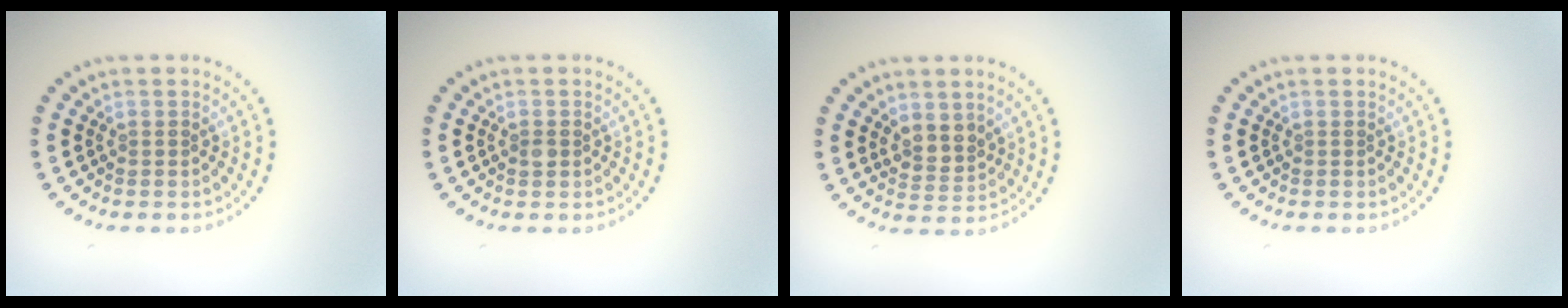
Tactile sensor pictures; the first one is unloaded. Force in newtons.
{"total": 0.9, "press": 0.9, "slide": 0.0}
{"total": 2.1, "press": 1.8, "slide": 1.1}
{"total": 0.0}